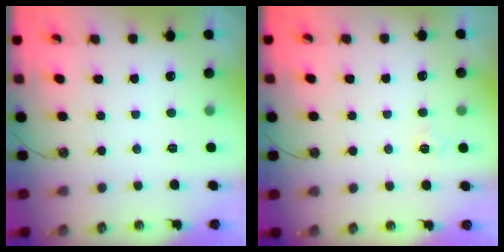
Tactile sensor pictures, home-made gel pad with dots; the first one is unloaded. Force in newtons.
{"total": 3.2, "press": 3.2, "slide": 0.6}